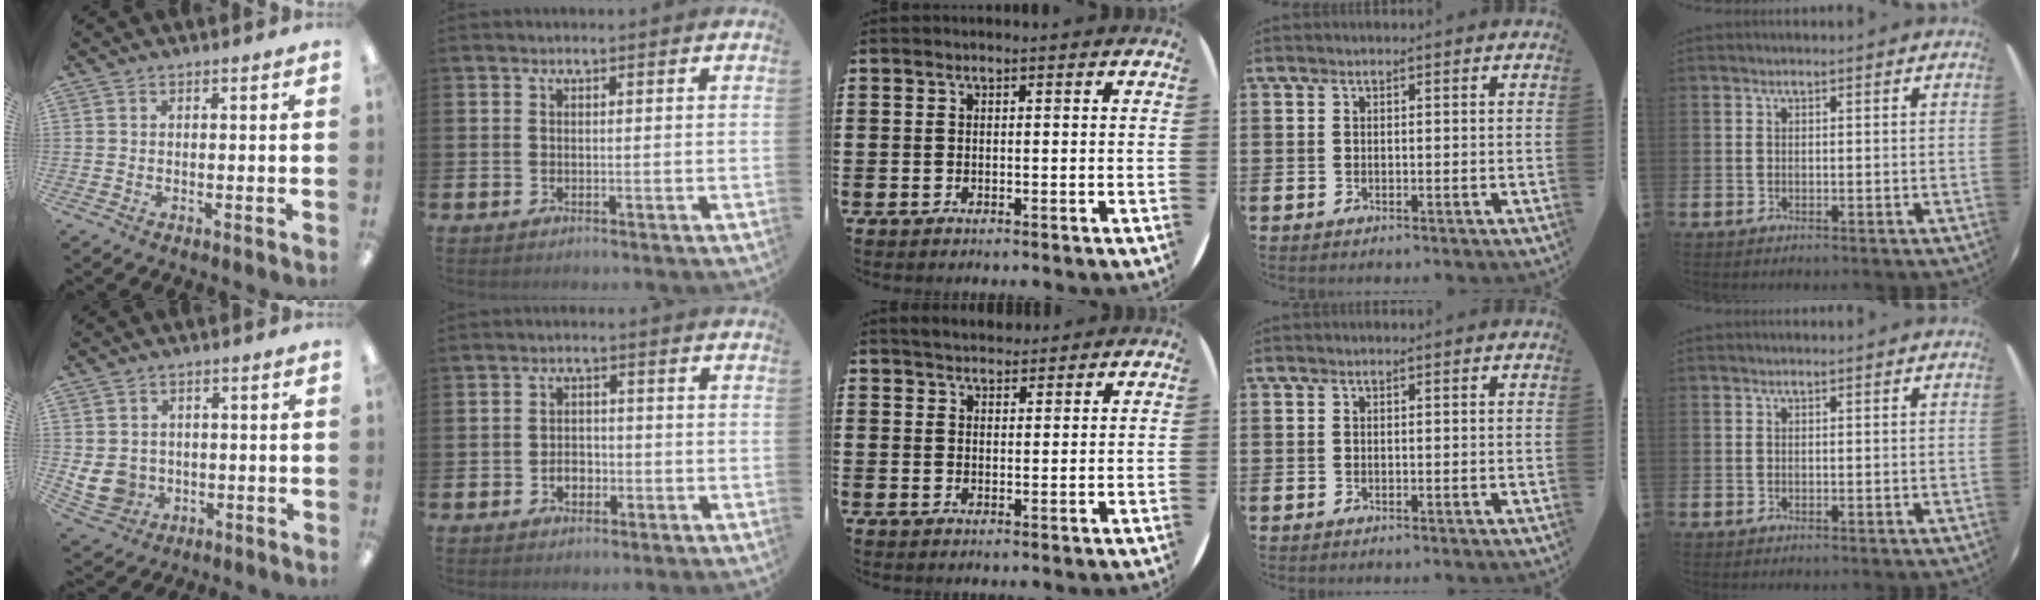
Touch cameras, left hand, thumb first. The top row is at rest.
{"thumb": {"total": 7.5, "force": [-0.4, 6.9, 2.9], "torque": [-0.079, 0.001, -0.005]}, "index": {"total": 2.5, "force": [-0.9, 1.9, 1.4], "torque": [-0.016, -0.002, -0.023]}, "middle": {"total": 2.9, "force": [2.8, 0.7, 0.2], "torque": [-0.002, -0.005, 0.051]}}